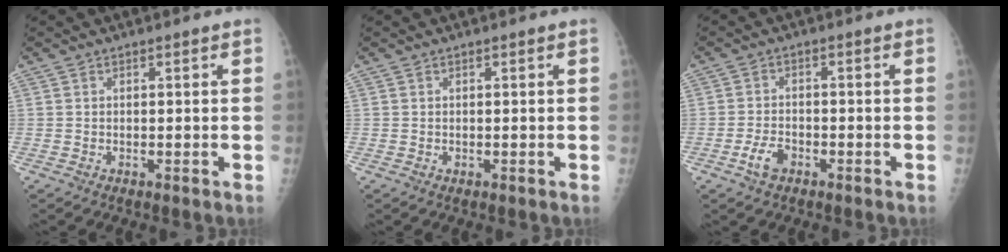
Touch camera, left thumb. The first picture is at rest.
{"total": 0.0}
{"total": 3.8, "force": [-2.1, 2.2, 2.2], "torque": [-0.040, 0.013, -0.037]}